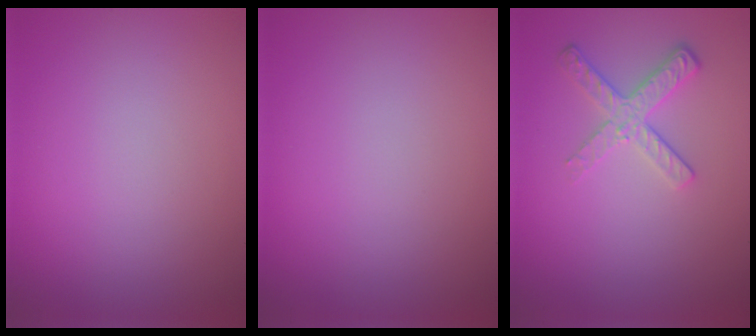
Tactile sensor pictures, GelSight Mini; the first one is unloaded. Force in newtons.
{"total": 0.0}
{"total": 2.6, "press": 2.2, "slide": 1.4}